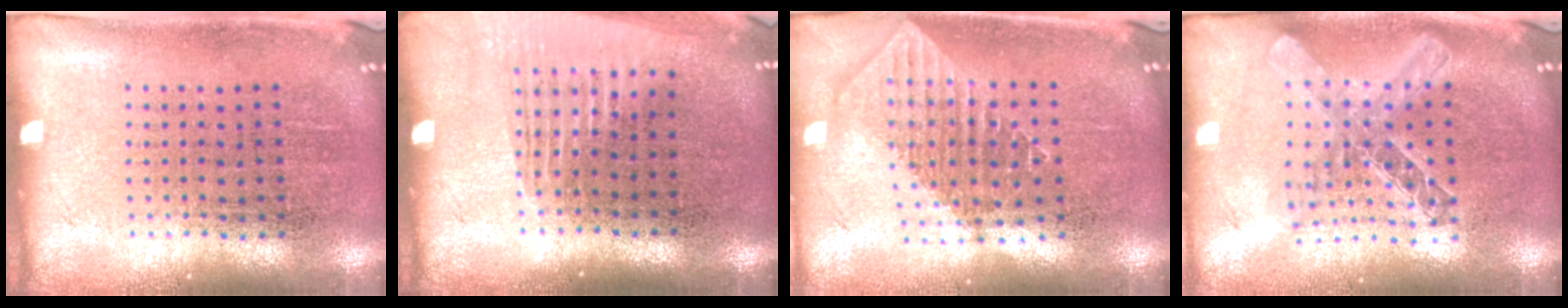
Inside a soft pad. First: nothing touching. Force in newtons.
{"total": 1.4, "press": 1.2, "slide": 0.7}
{"total": 1.8, "press": 1.5, "slide": 1.1}
{"total": 2.1, "press": 1.7, "slide": 1.1}